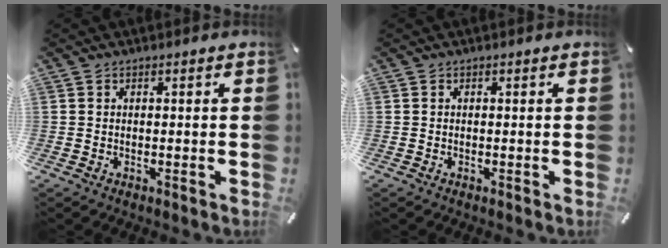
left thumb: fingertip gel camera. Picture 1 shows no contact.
{"total": 0.0}